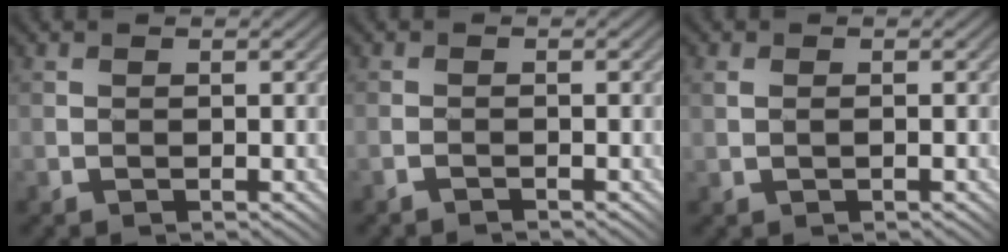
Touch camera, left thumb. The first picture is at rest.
{"total": 0.9, "force": [-0.9, -0.2, 0.1], "torque": [-0.003, 0.008, -0.022]}
{"total": 1.4, "force": [0.0, 0.7, 1.2], "torque": [-0.022, 0.007, 0.005]}